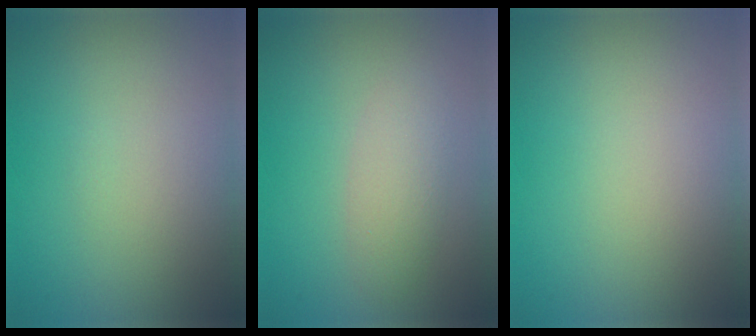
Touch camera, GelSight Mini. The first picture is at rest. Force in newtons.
{"total": 2.5, "press": 2.5, "slide": 0.1}
{"total": 0.0}